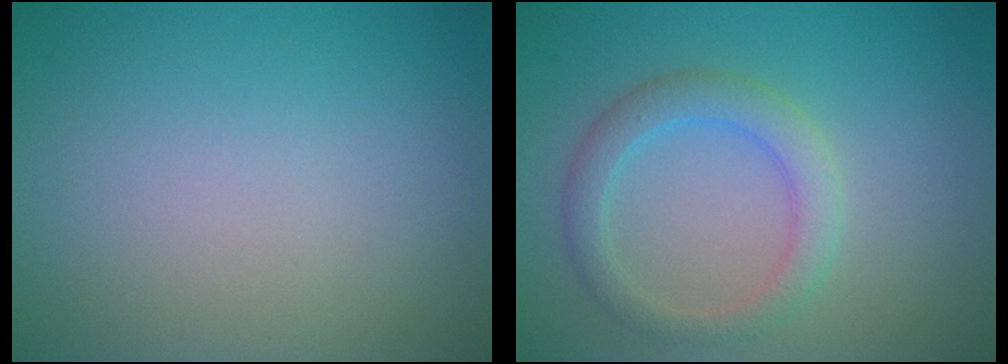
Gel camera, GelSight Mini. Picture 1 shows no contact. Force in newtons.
{"total": 3.0, "press": 3.0, "slide": 0.1}